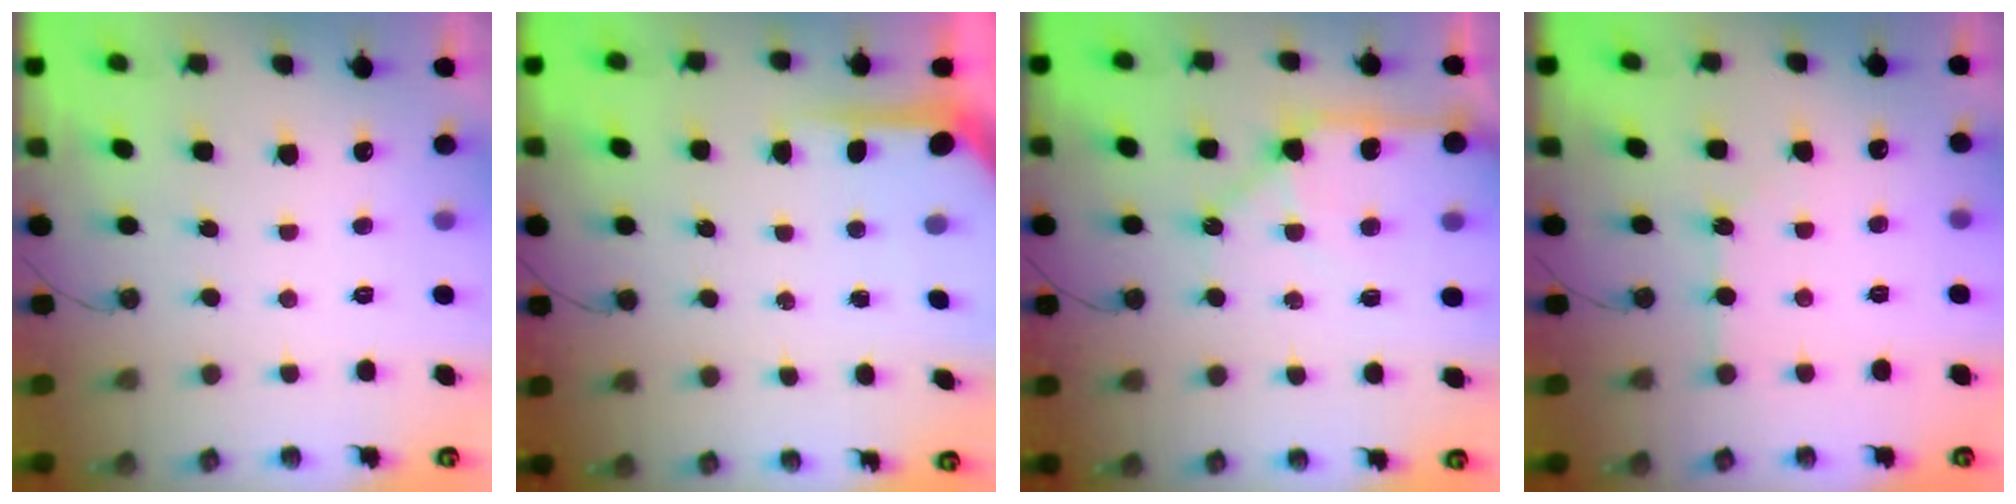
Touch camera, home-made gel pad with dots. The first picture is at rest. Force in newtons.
{"total": 6.2, "press": 6.2, "slide": 0.6}
{"total": 12.4, "press": 12.3, "slide": 1.6}
{"total": 1.2, "press": 1.2, "slide": 0.2}